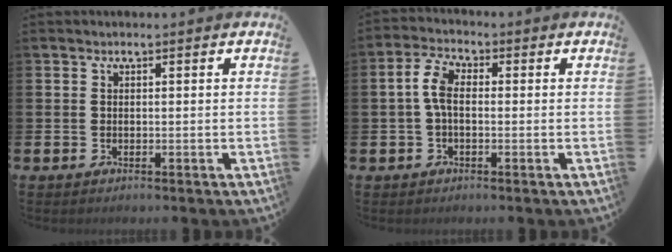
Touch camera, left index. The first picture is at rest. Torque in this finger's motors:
{"motor_torque": [0.92, 0.05, 0.43, 0.16]}